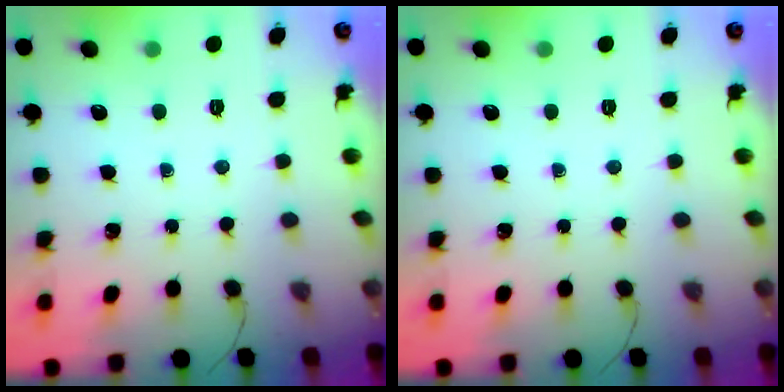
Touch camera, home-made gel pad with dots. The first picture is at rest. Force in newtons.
{"total": 0.0}